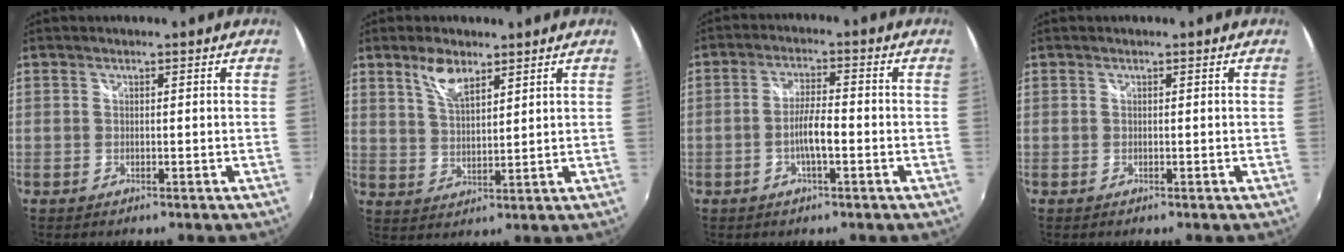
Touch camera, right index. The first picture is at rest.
{"total": 5.9, "force": [4.0, 2.3, 3.7], "torque": [-0.068, 0.004, 0.079]}
{"total": 5.1, "force": [-1.8, 0.8, 4.6], "torque": [-0.090, 0.003, -0.034]}
{"total": 0.0}